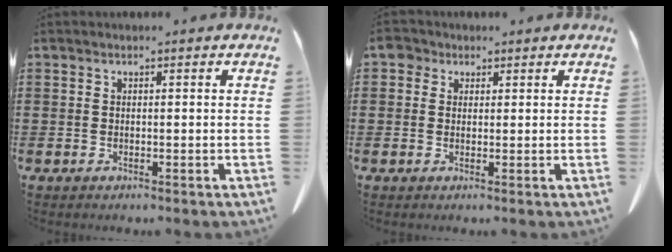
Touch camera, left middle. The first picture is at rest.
{"total": 2.5, "force": [1.3, 1.9, 0.9], "torque": [-0.026, 0.010, 0.023]}